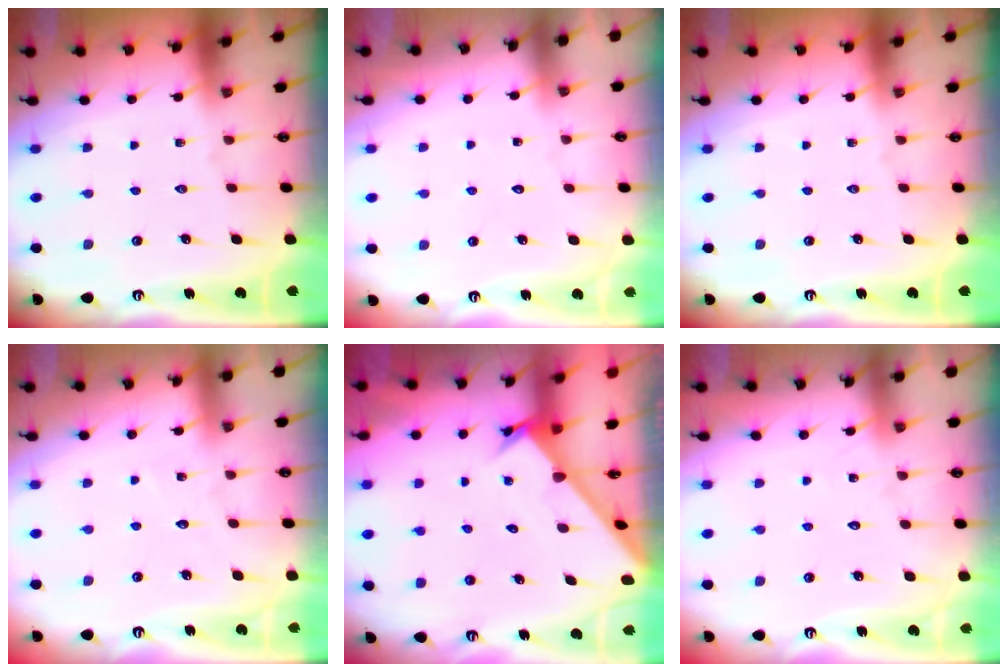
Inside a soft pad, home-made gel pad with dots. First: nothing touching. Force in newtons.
{"total": 3.2, "press": 3.2, "slide": 0.3}
{"total": 0.0}
{"total": 2.6, "press": 2.6, "slide": 0.3}
{"total": 2.6, "press": 2.6, "slide": 0.3}
{"total": 5.7, "press": 5.7, "slide": 0.6}